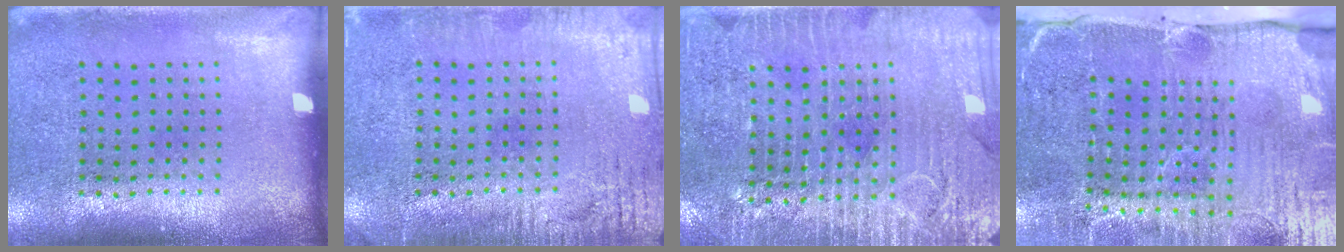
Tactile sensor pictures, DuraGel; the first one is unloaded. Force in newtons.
{"total": 3.0, "press": 3.0, "slide": 0.2}
{"total": 3.6, "press": 3.2, "slide": 1.7}
{"total": 5.4, "press": 4.5, "slide": 3.1}